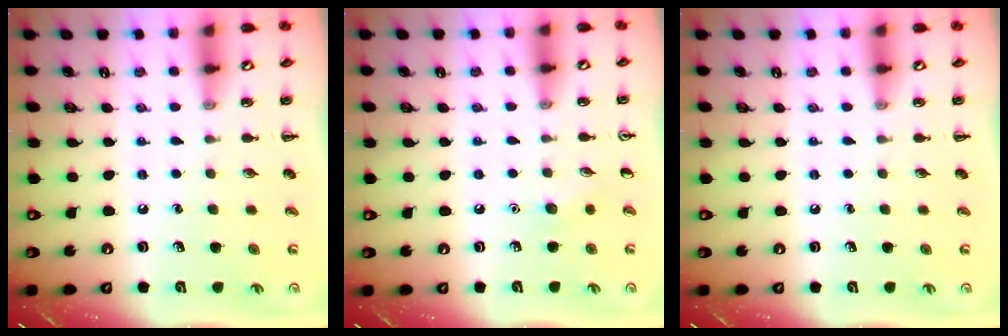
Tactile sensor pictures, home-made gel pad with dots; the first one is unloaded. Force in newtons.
{"total": 4.0, "press": 3.8, "slide": 1.4}
{"total": 0.0}